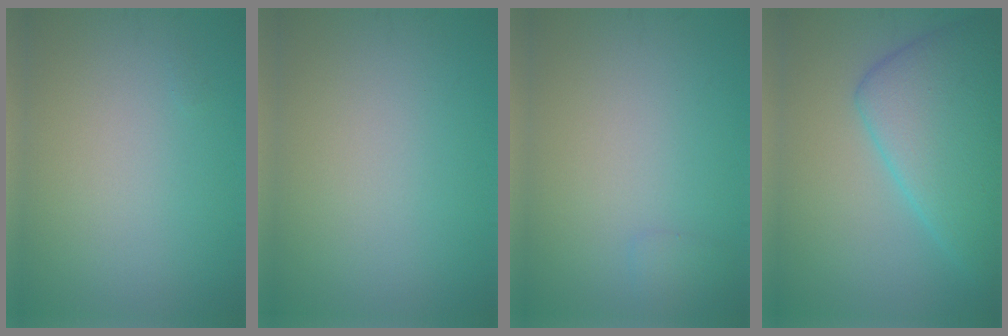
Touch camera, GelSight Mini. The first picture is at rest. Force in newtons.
{"total": 0.0}
{"total": 0.7, "press": 0.7, "slide": 0.0}
{"total": 7.4, "press": 7.4, "slide": 0.5}